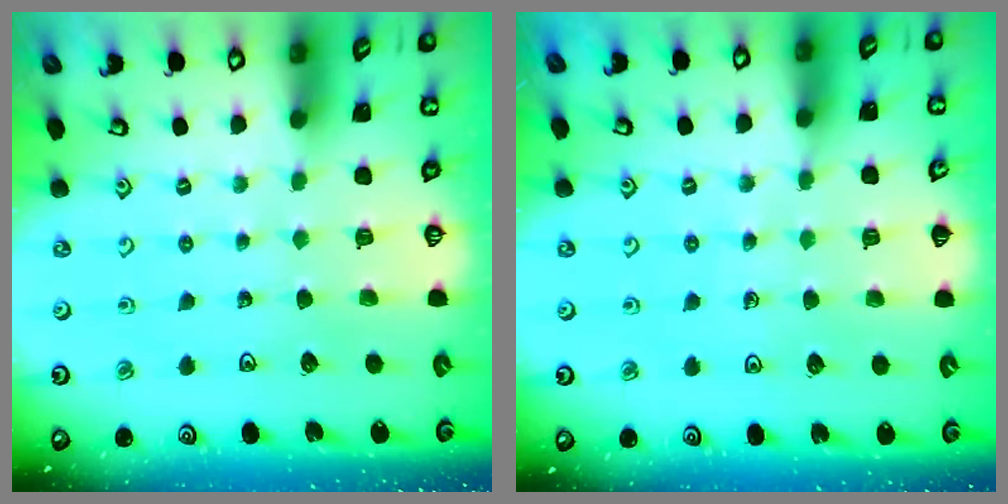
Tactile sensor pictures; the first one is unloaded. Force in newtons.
{"total": 4.5, "press": 4.4, "slide": 1.0}